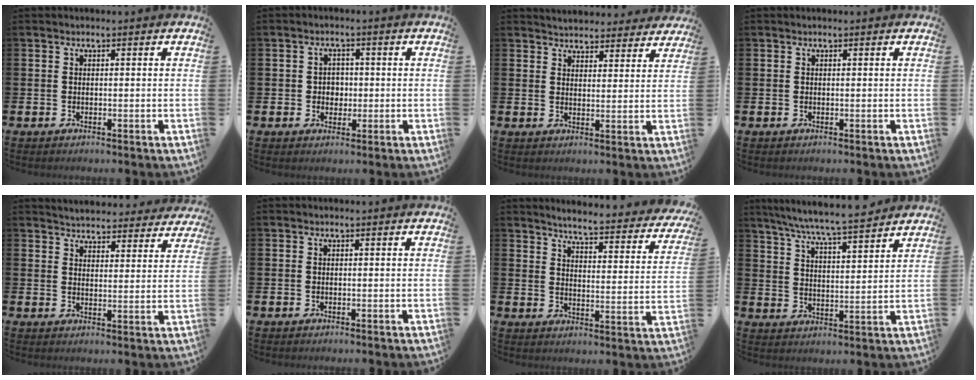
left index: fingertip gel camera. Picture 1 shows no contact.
{"total": 2.5, "force": [0.2, 2.3, 0.9], "torque": [-0.004, 0.002, -0.006]}
{"total": 4.3, "force": [4.2, 0.9, -0.3], "torque": [0.002, -0.030, 0.073]}
{"total": 0.0}
{"total": 4.6, "force": [4.5, 0.8, -0.2], "torque": [-0.011, -0.033, 0.078]}
{"total": 0.0}
{"total": 5.1, "force": [4.9, 0.0, 1.2], "torque": [-0.039, -0.045, 0.079]}
{"total": 7.4, "force": [7.0, 0.0, 2.5], "torque": [-0.073, -0.043, 0.124]}